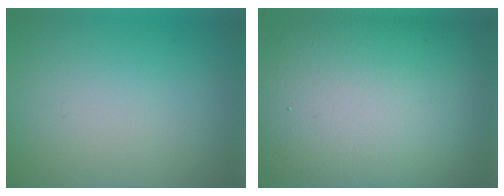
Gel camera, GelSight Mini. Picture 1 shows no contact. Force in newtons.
{"total": 15.8, "press": 15.8, "slide": 1.0}